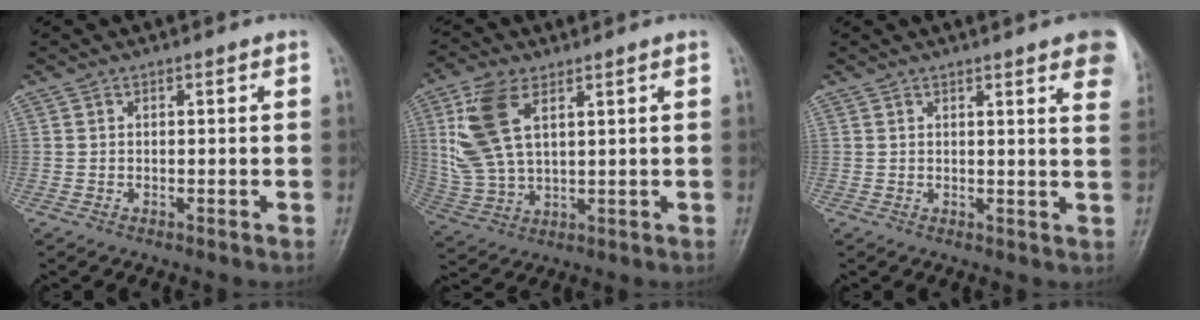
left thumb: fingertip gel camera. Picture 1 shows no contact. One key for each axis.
{"total": 11.5, "fx": 4.3, "fy": 5.9, "fz": 8.9, "tx": -0.188, "ty": -0.003, "tz": 0.092}
{"total": 10.5, "fx": 6.4, "fy": 2.0, "fz": 8.1, "tx": -0.074, "ty": -0.016, "tz": 0.062}